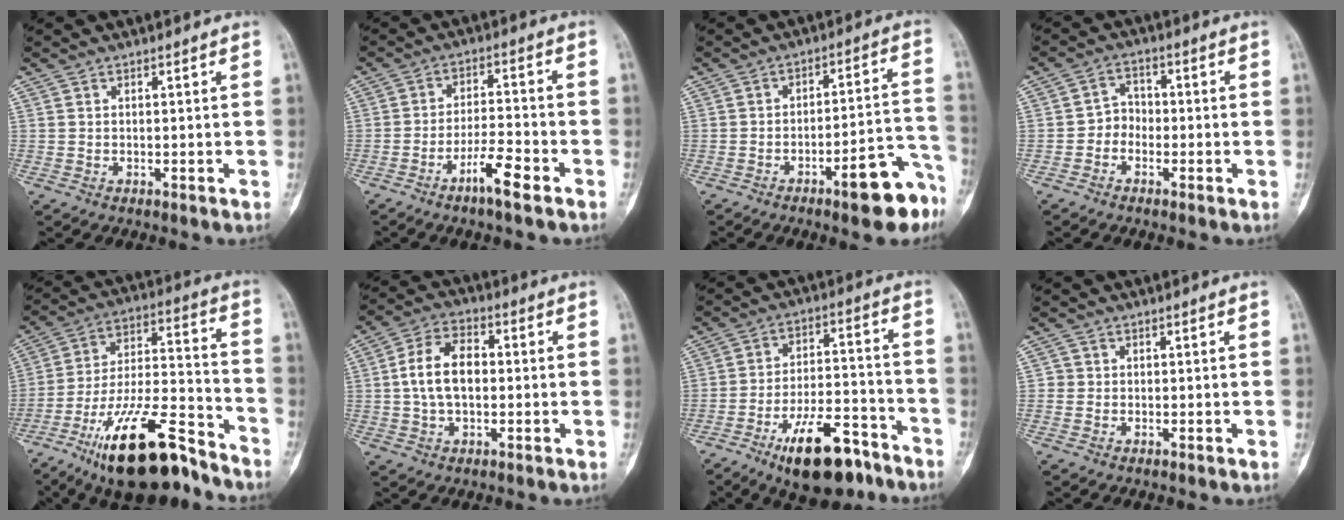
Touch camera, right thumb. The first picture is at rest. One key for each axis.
{"total": 6.7, "fx": -4.2, "fy": 1.0, "fz": 5.1, "tx": -0.096, "ty": 0.028, "tz": -0.076}
{"total": 12.4, "fx": -7.3, "fy": 3.3, "fz": 9.5, "tx": -0.101, "ty": 0.065, "tz": -0.100}
{"total": 3.4, "fx": -1.5, "fy": 2.8, "fz": 1.3, "tx": 0.002, "ty": 0.019, "tz": -0.039}
{"total": 22.4, "fx": -15.1, "fy": 7.1, "fz": 14.9, "tx": -0.255, "ty": 0.083, "tz": -0.258}
{"total": 9.6, "fx": 0.2, "fy": 5.9, "fz": 7.6, "tx": -0.136, "ty": 0.022, "tz": -0.003}
{"total": 16.1, "fx": -10.1, "fy": 6.4, "fz": 10.8, "tx": -0.155, "ty": 0.073, "tz": -0.157}
{"total": 0.8, "fx": -0.3, "fy": 0.7, "fz": 0.1, "tx": 0.001, "ty": 0.002, "tz": -0.010}